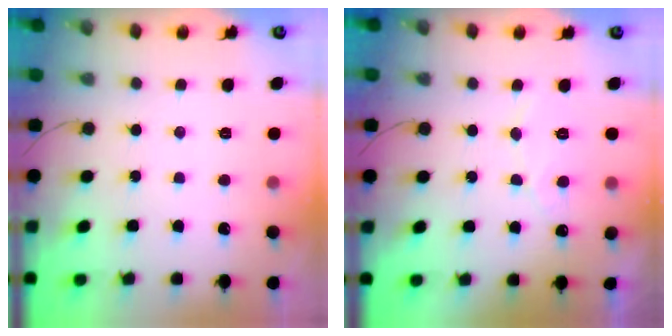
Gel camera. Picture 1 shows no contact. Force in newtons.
{"total": 6.7, "press": 6.7, "slide": 0.2}